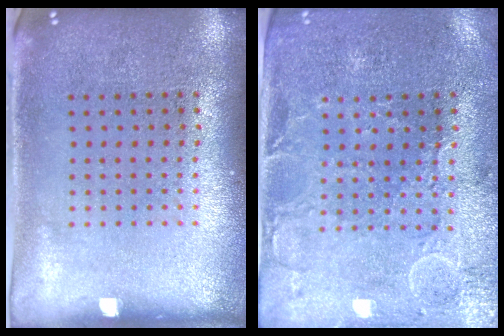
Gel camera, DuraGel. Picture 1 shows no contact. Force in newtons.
{"total": 0.6, "press": 0.3, "slide": 0.5}